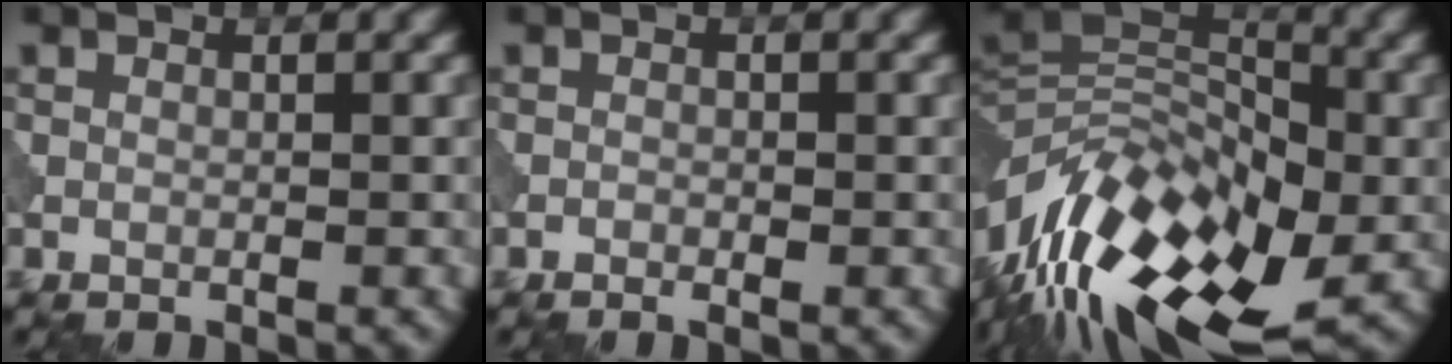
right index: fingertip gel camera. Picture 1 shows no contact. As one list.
[{"total": 0.6, "force": [-0.3, 0.3, 0.4], "torque": [-0.004, -0.001, -0.006]}, {"total": 14.9, "force": [-5.7, 7.8, 11.4], "torque": [-0.219, 0.010, -0.110]}]